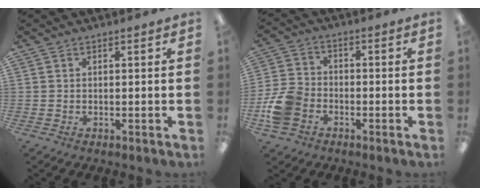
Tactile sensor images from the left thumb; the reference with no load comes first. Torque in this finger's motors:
{"motor_torque": [-0.52, 0.94, -0.23, 0.33, 0.06]}